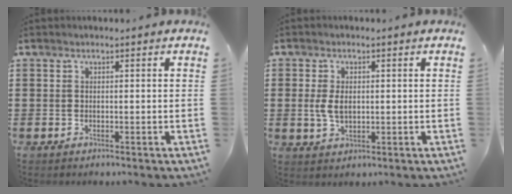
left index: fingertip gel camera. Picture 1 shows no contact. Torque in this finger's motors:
{"motor_torque": [0.91, 0.73, 0.51, 0.10]}